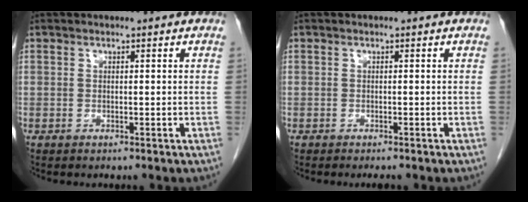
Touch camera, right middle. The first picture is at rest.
{"total": 1.2, "force": [-1.1, 0.1, 0.6], "torque": [-0.012, -0.007, -0.012]}